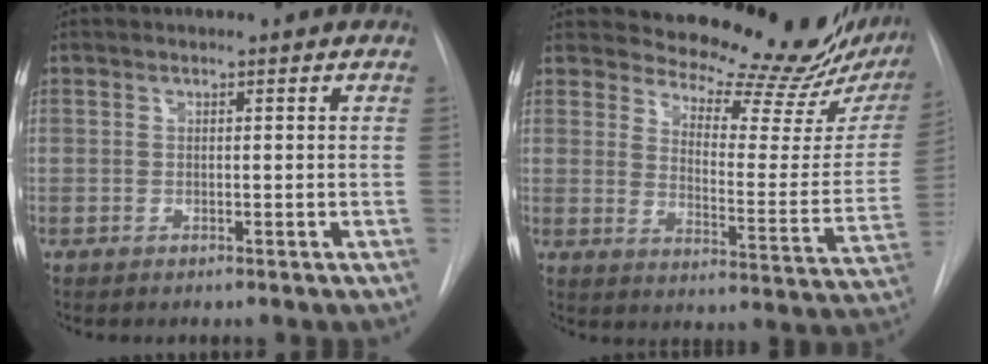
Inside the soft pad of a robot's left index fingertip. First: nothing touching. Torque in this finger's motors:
{"motor_torque": [0.99, -1.15, 0.38, 0.04]}